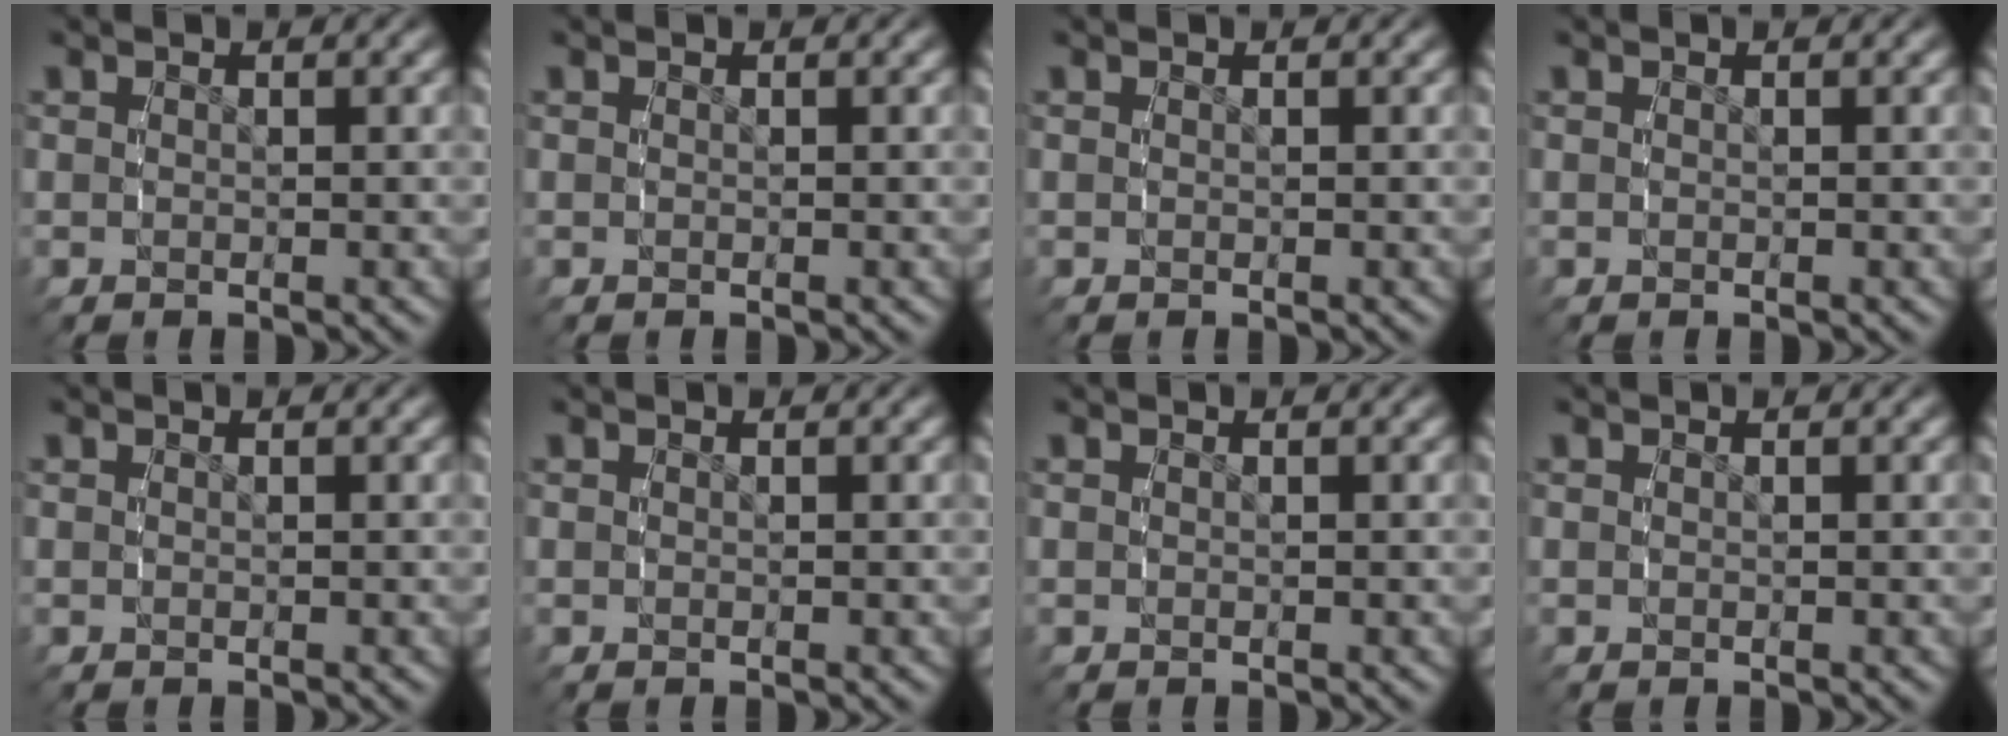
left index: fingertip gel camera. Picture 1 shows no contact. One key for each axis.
{"total": 0.0}
{"total": 0.0}
{"total": 0.0}
{"total": 0.0}
{"total": 0.0}
{"total": 0.0}
{"total": 0.0}